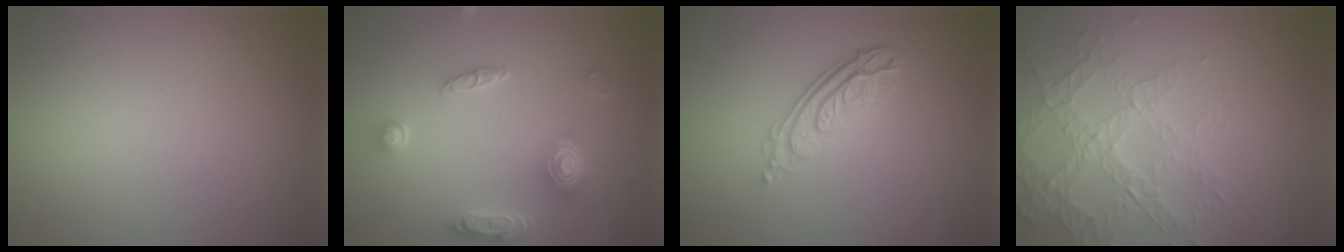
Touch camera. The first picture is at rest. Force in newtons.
{"total": 4.7, "press": 3.7, "slide": 2.8}
{"total": 4.0, "press": 2.9, "slide": 2.7}
{"total": 3.6, "press": 3.3, "slide": 1.4}